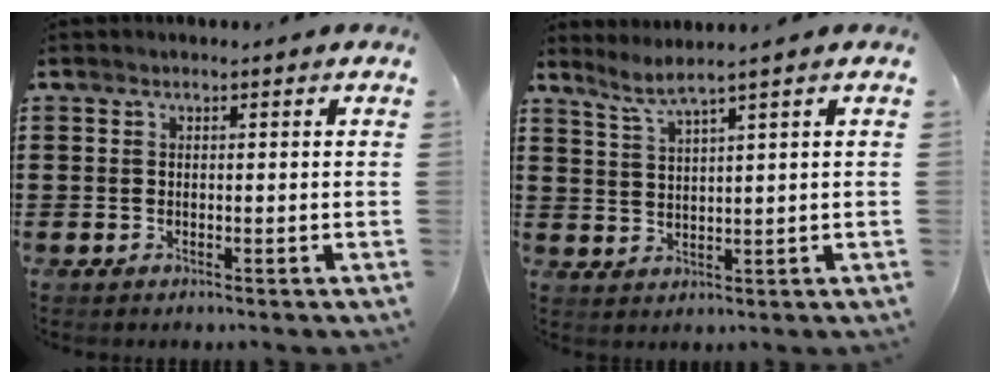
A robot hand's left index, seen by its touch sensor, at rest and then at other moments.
{"total": 2.8, "force": [2.2, -0.6, 1.7], "torque": [-0.041, -0.007, 0.037]}